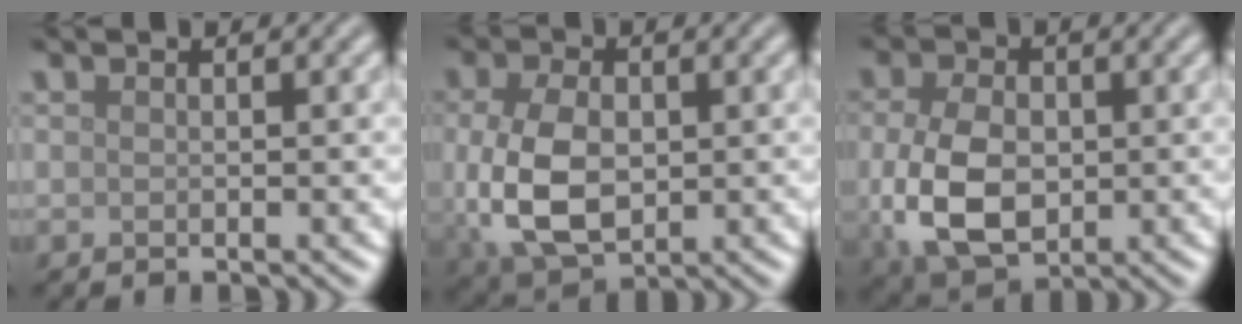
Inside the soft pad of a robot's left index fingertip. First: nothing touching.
{"total": 7.5, "force": [-0.5, 4.9, 5.6], "torque": [-0.134, -0.010, -0.003]}
{"total": 7.6, "force": [-0.8, 5.1, 5.6], "torque": [-0.129, -0.014, -0.009]}